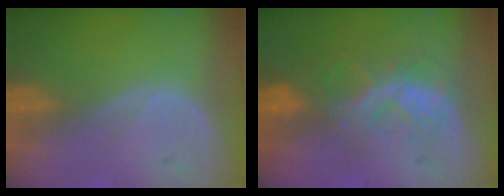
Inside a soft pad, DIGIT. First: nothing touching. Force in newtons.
{"total": 6.6, "press": 6.0, "slide": 2.7}